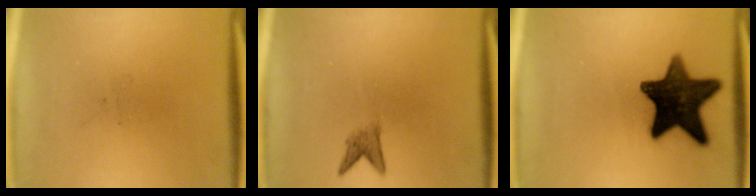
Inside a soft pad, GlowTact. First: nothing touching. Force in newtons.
{"total": 1.8}
{"total": 14.8}